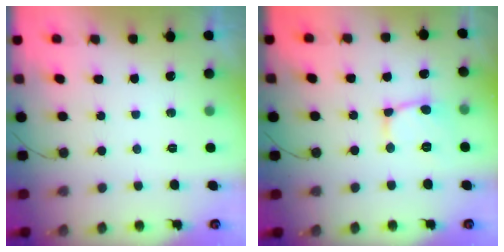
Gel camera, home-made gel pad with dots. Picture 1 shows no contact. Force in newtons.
{"total": 4.7, "press": 4.7, "slide": 0.7}